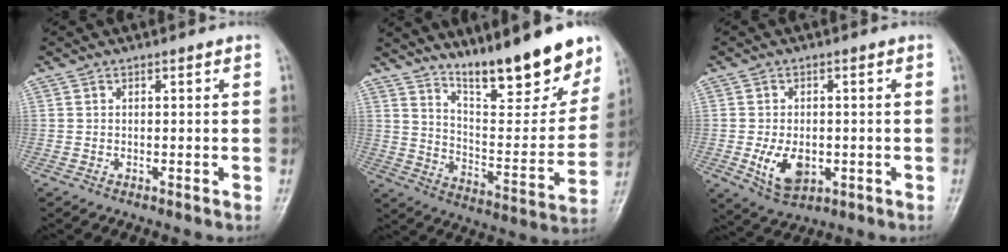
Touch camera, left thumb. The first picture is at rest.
{"total": 20.3, "force": [15.2, 5.0, 12.5], "torque": [-0.141, -0.098, 0.243]}
{"total": 7.3, "force": [-1.5, 4.7, 5.4], "torque": [-0.087, -0.008, -0.017]}